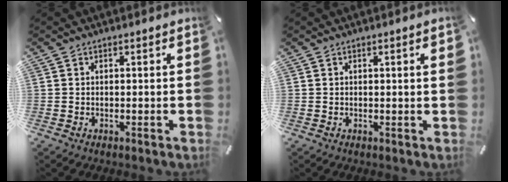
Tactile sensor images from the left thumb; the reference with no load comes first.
{"total": 1.7, "force": [0.3, 0.2, 1.7], "torque": [-0.030, 0.001, 0.004]}